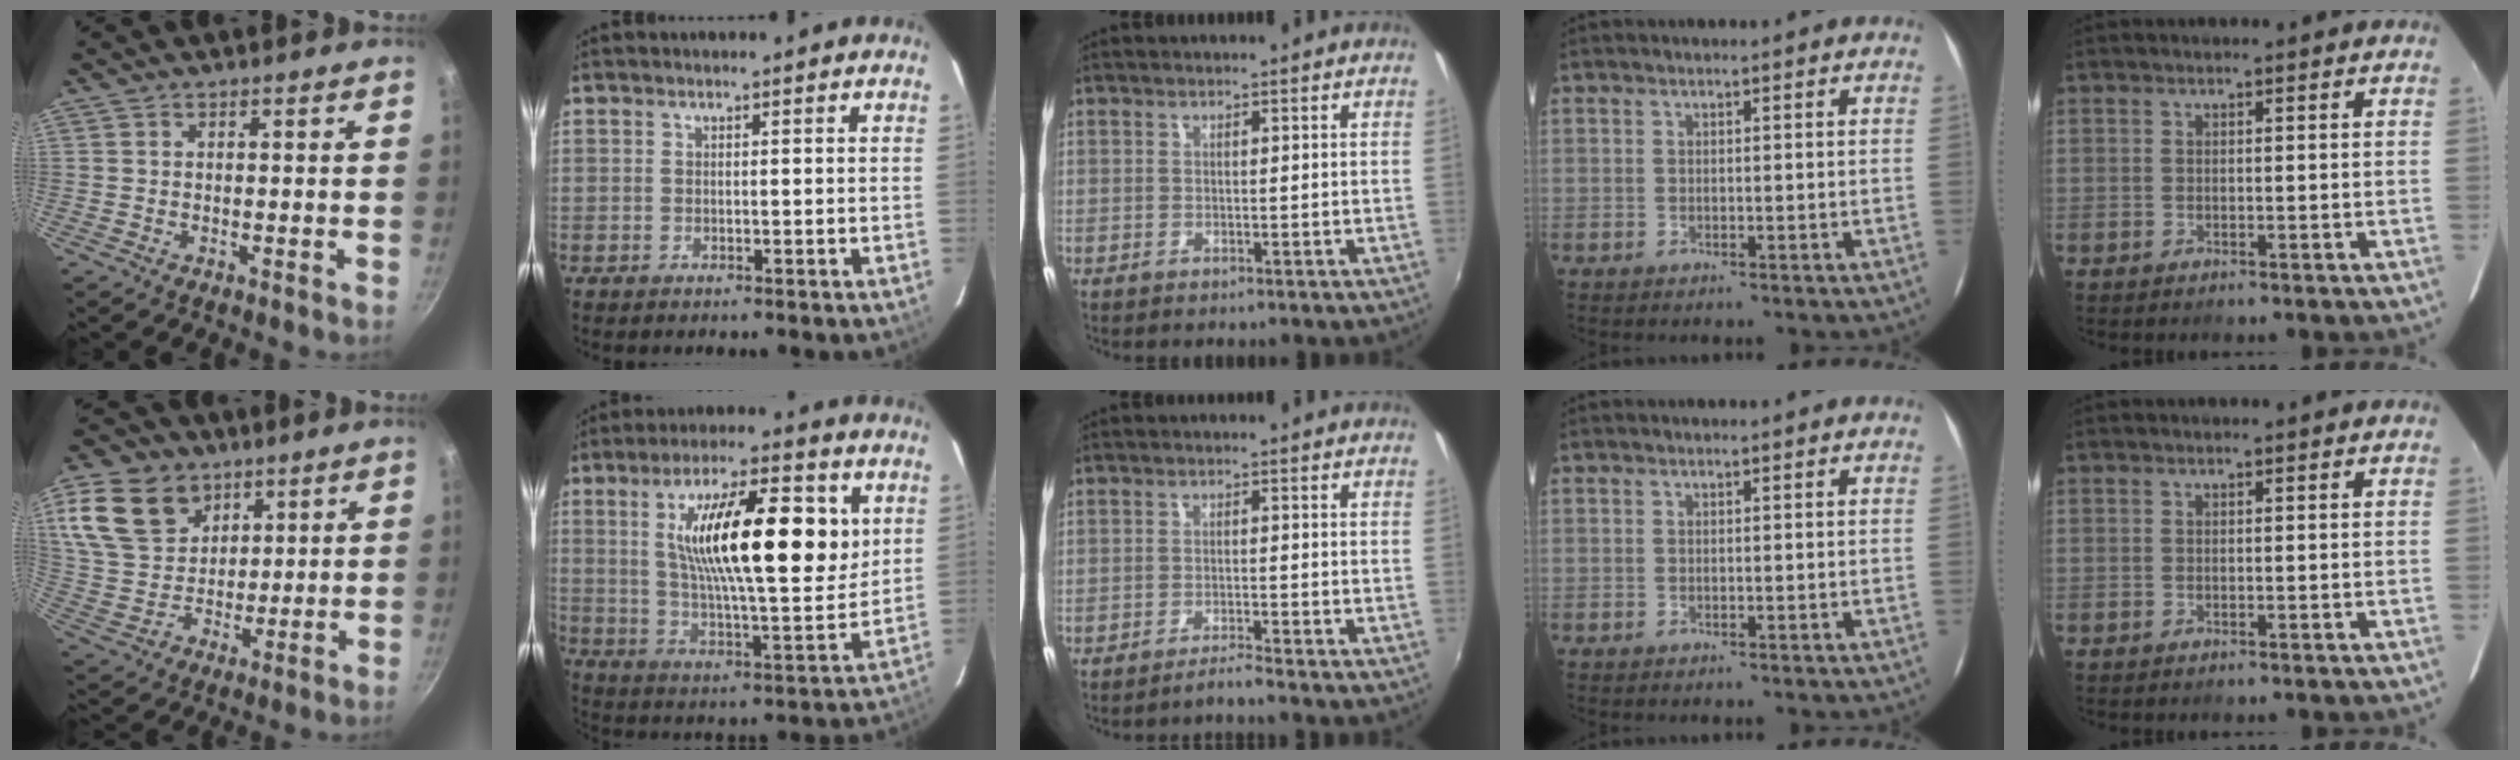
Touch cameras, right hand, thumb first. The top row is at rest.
{"thumb": {"total": 17.5, "force": [7.7, 13.2, 8.6], "torque": [-0.141, -0.020, 0.151]}, "index": {"total": 22.1, "force": [6.7, 6.0, 20.2], "torque": [-0.335, 0.007, 0.109]}, "middle": {"total": 1.9, "force": [-1.8, -0.8, 0.3], "torque": [-0.015, 0.001, -0.033]}}